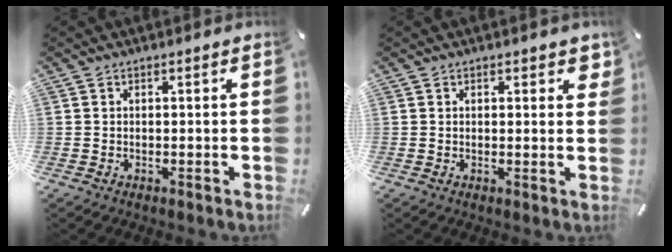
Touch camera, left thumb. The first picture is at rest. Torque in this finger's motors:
{"motor_torque": [0.06, -0.31, 0.06, 0.27, 0.08]}